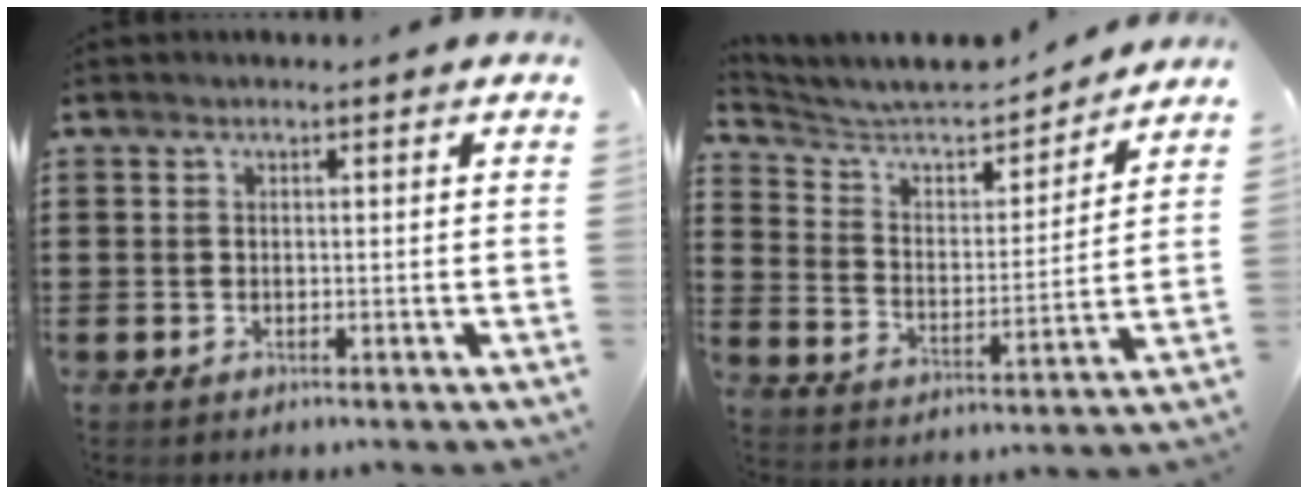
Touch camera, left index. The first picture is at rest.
{"total": 6.3, "force": [5.8, 1.7, 2.0], "torque": [-0.063, -0.045, 0.092]}